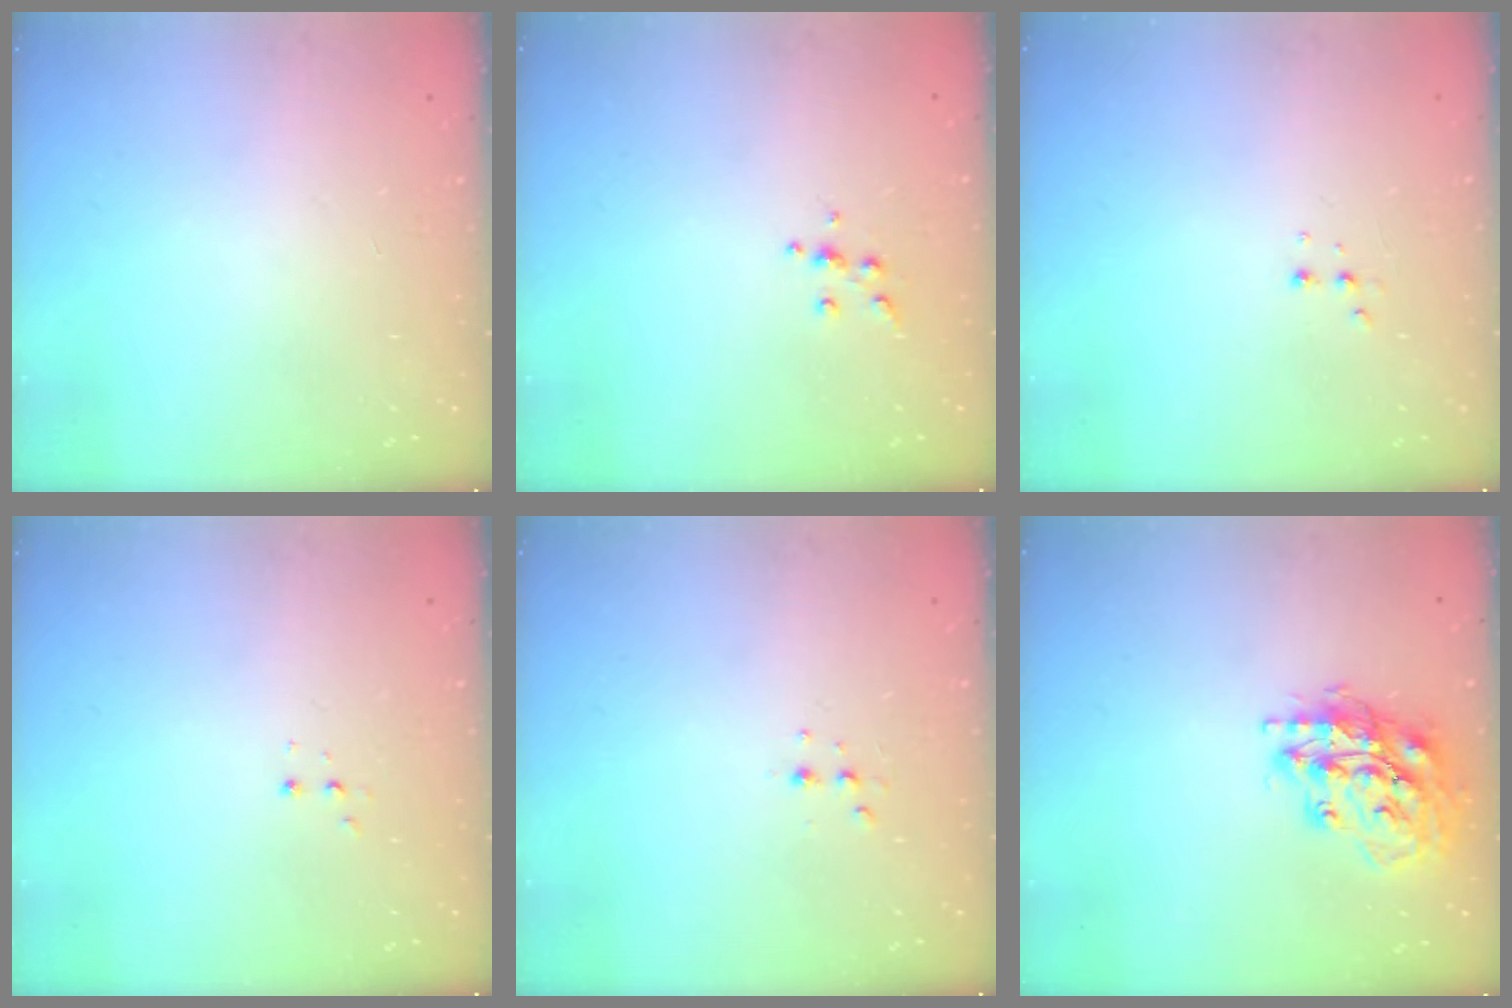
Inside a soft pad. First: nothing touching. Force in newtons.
{"total": 5.2, "press": 5.2, "slide": 0.6}
{"total": 2.9, "press": 2.8, "slide": 1.0}
{"total": 2.8, "press": 2.7, "slide": 0.5}
{"total": 2.3, "press": 2.2, "slide": 0.6}
{"total": 17.9, "press": 17.8, "slide": 2.5}